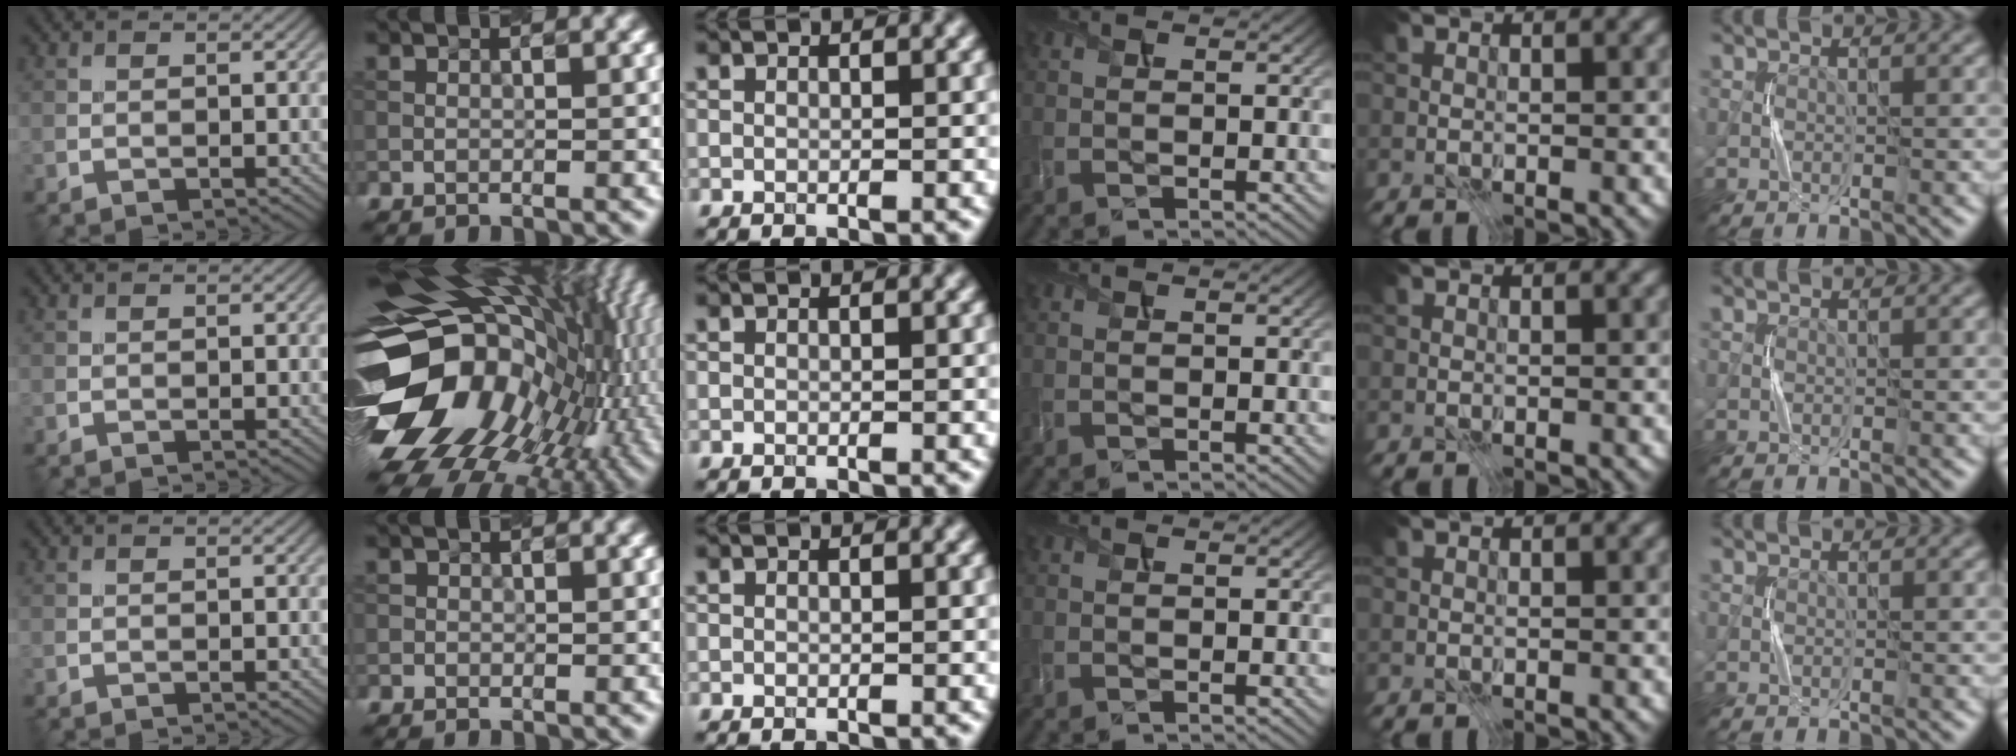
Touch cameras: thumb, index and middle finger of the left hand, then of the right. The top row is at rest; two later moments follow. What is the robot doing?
{"motion": "press", "object": "joystick"}